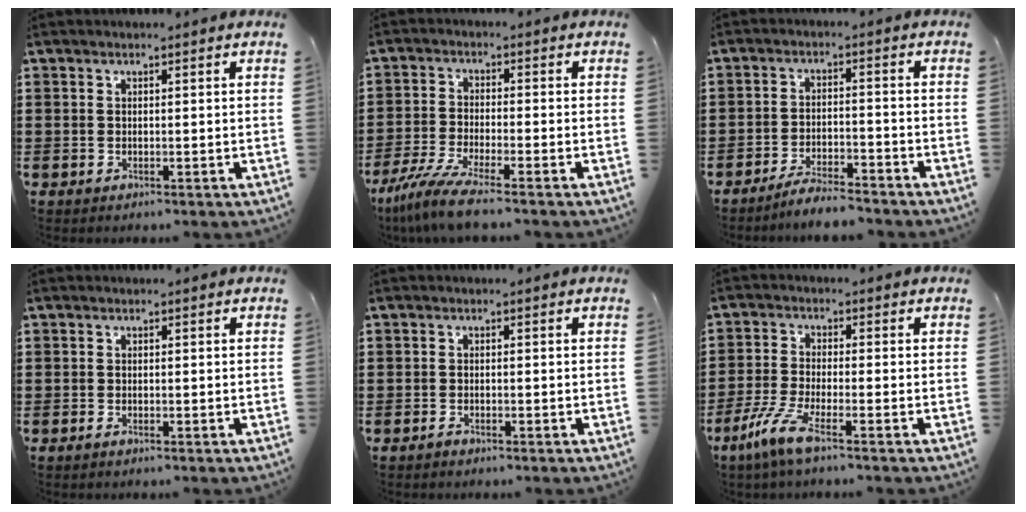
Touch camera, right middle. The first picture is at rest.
{"total": 6.3, "force": [-5.0, 0.0, 3.8], "torque": [-0.097, -0.025, -0.101]}
{"total": 4.7, "force": [-4.4, 0.1, 1.5], "torque": [-0.034, -0.003, -0.089]}
{"total": 0.5, "force": [-0.3, 0.1, 0.4], "torque": [-0.010, -0.004, -0.005]}
{"total": 0.8, "force": [-0.7, 0.1, 0.4], "torque": [-0.011, -0.005, -0.012]}
{"total": 5.9, "force": [-3.5, 0.6, 4.7], "torque": [-0.118, -0.020, -0.072]}